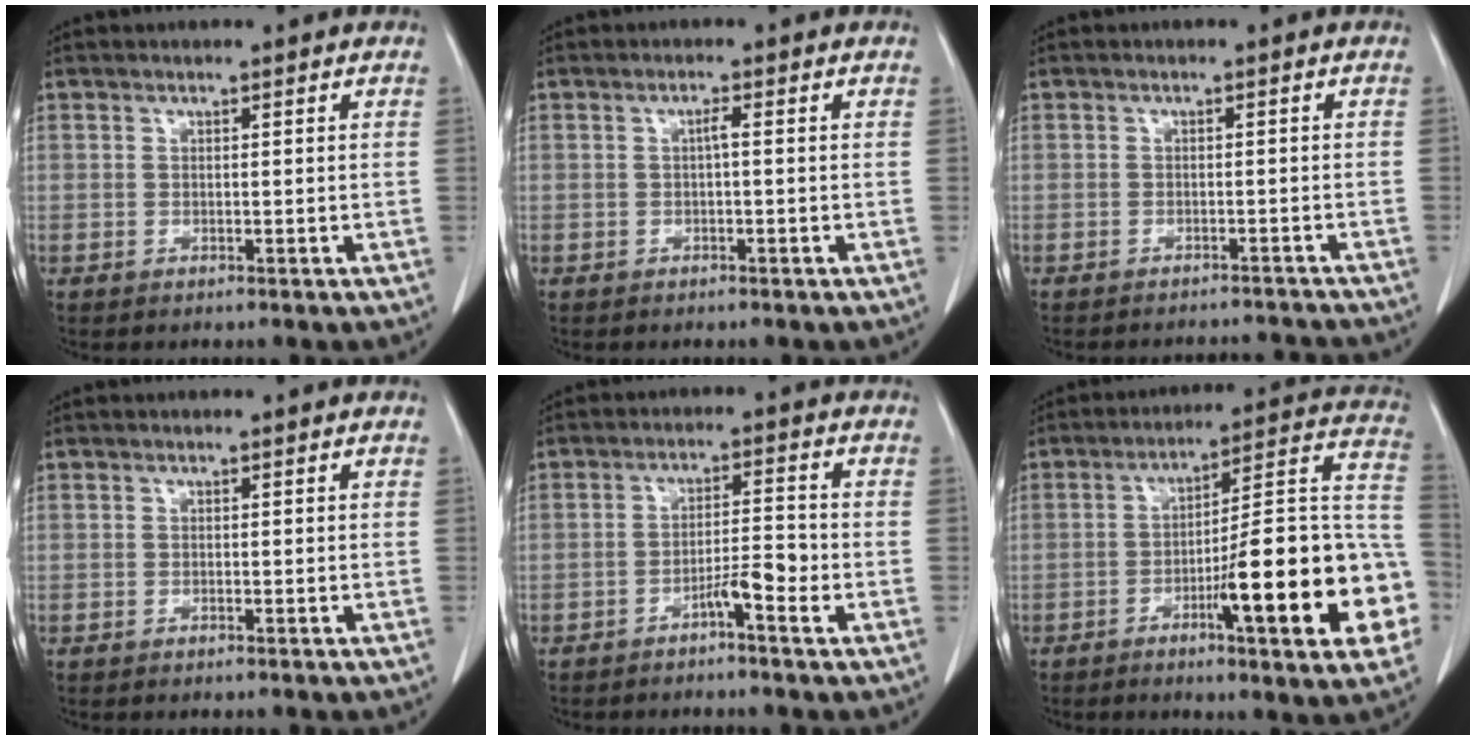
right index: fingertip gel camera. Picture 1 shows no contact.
{"total": 1.1, "force": [0.0, 0.1, 1.1], "torque": [-0.020, 0.003, -0.001]}
{"total": 6.4, "force": [-6.3, 1.0, 0.0], "torque": [0.003, 0.012, -0.071]}
{"total": 0.0}
{"total": 4.2, "force": [-2.4, 0.2, 3.4], "torque": [-0.054, 0.008, -0.043]}
{"total": 21.2, "force": [-6.8, 2.4, 19.9], "torque": [-0.209, 0.021, -0.094]}